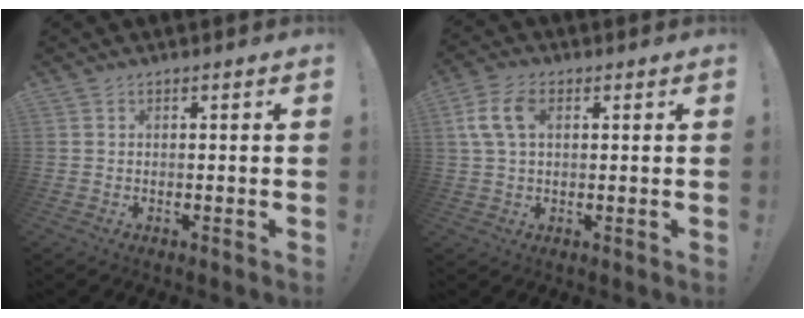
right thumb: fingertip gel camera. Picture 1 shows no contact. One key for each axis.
{"total": 8.6, "fx": 2.4, "fy": 5.3, "fz": 6.4, "tx": -0.126, "ty": 0.009, "tz": 0.046}